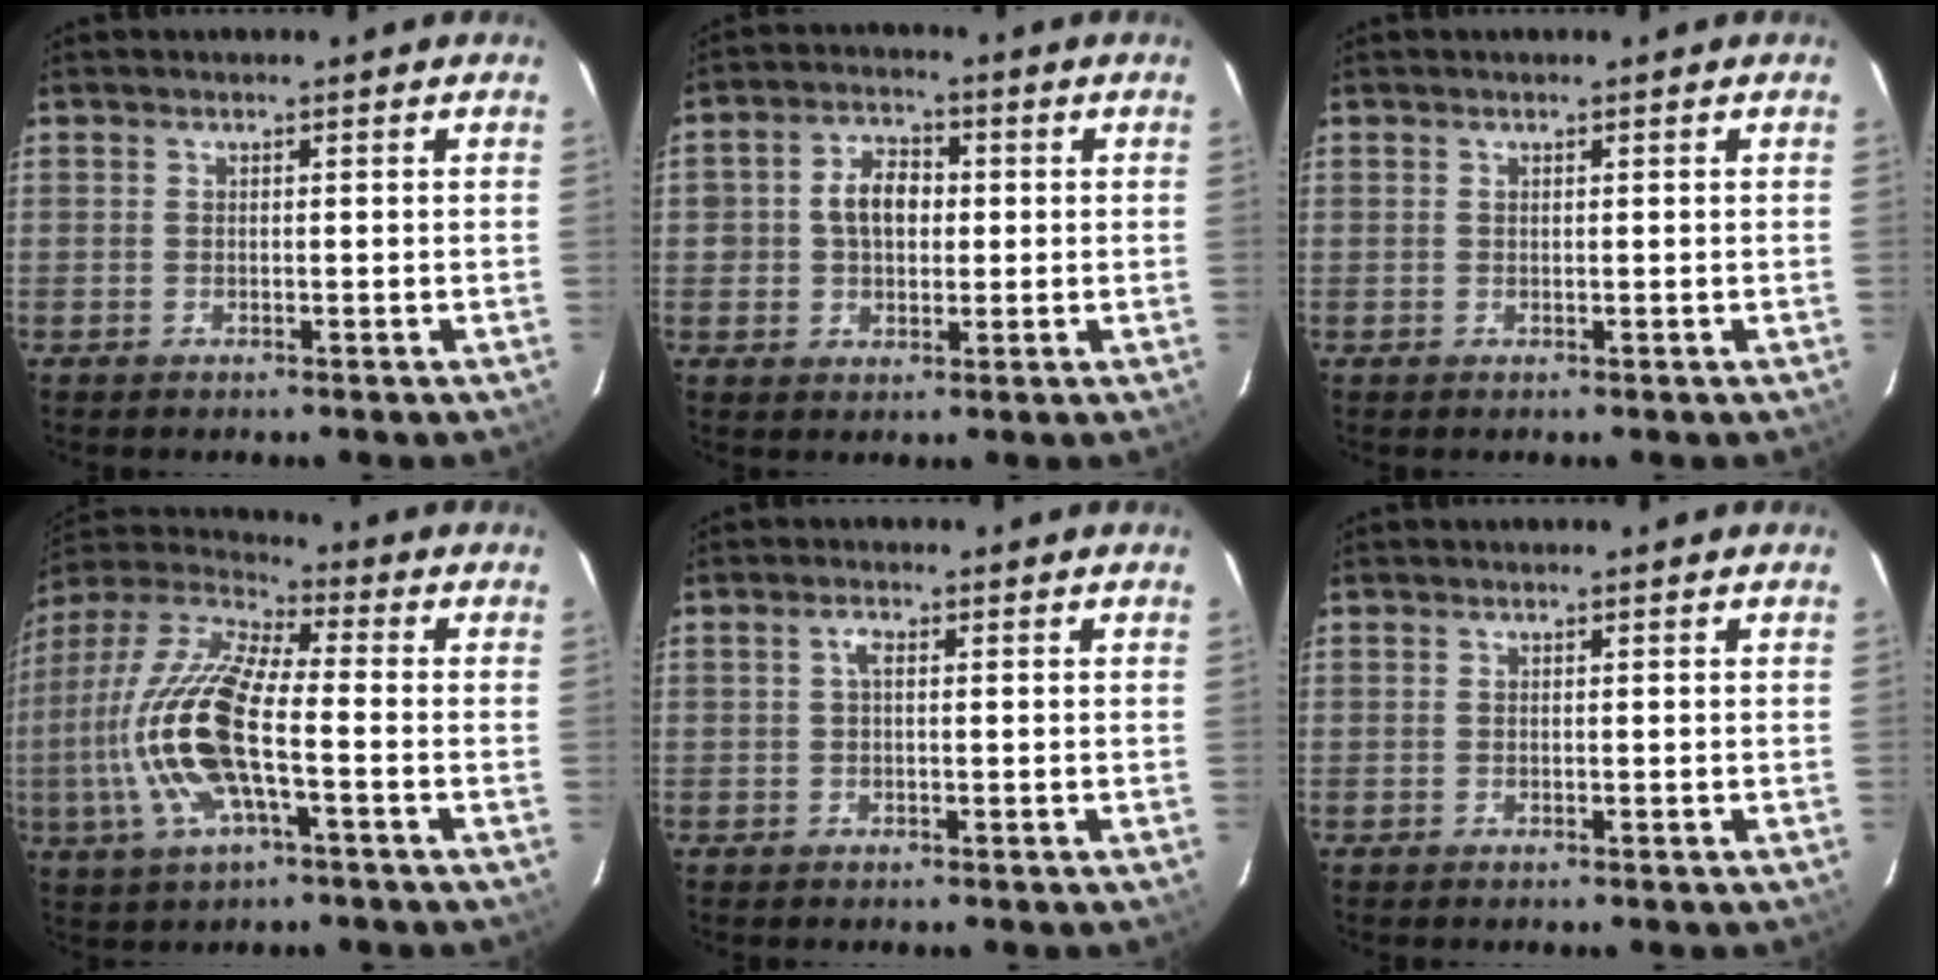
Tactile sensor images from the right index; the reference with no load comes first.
{"total": 6.7, "force": [0.4, 5.2, 4.3], "torque": [-0.079, 0.022, 0.010]}
{"total": 0.0}
{"total": 17.6, "force": [-3.7, 5.4, 16.4], "torque": [-0.341, -0.004, -0.079]}
{"total": 1.6, "force": [0.2, 0.7, 1.4], "torque": [-0.027, 0.008, 0.001]}
{"total": 0.0}